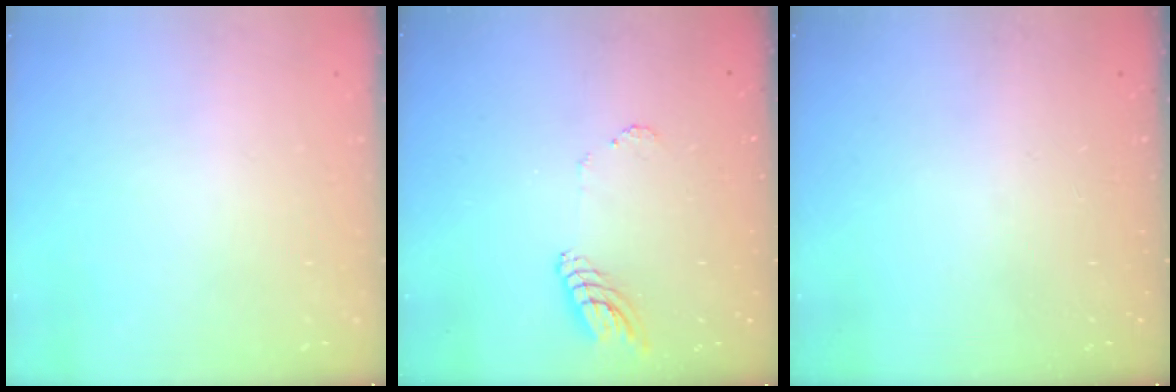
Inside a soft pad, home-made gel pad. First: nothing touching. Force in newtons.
{"total": 8.5, "press": 8.4, "slide": 0.7}
{"total": 0.0}